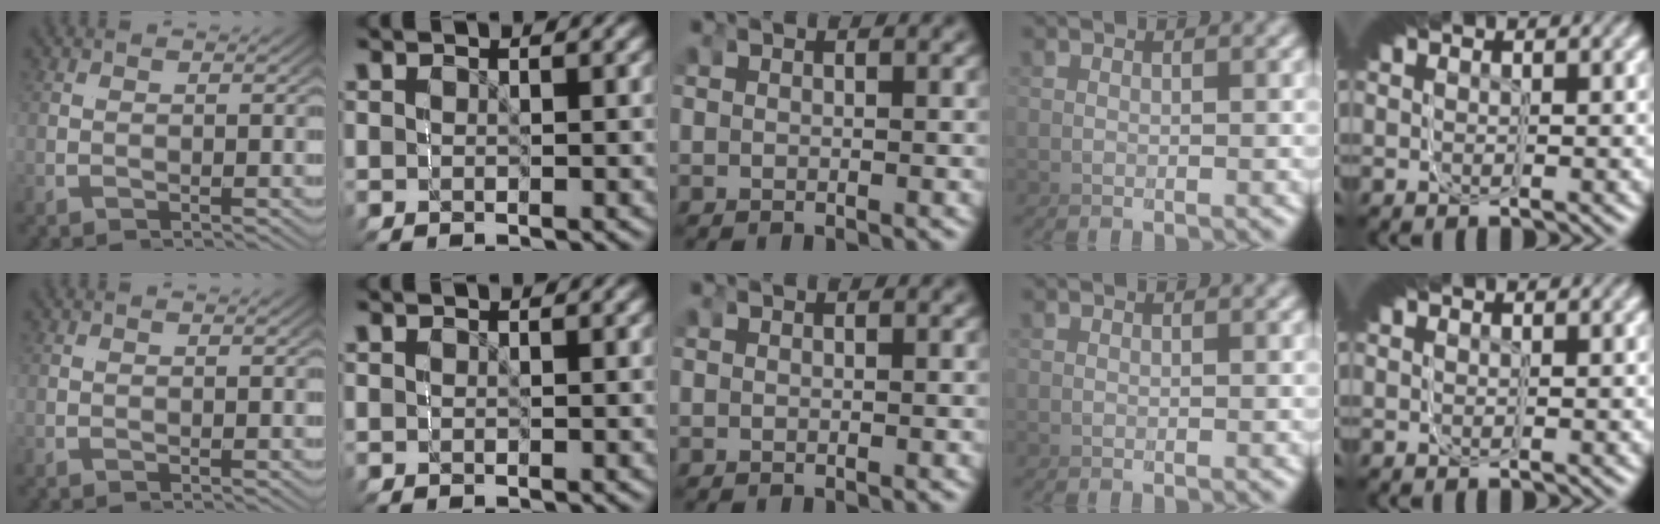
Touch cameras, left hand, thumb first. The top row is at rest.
{}